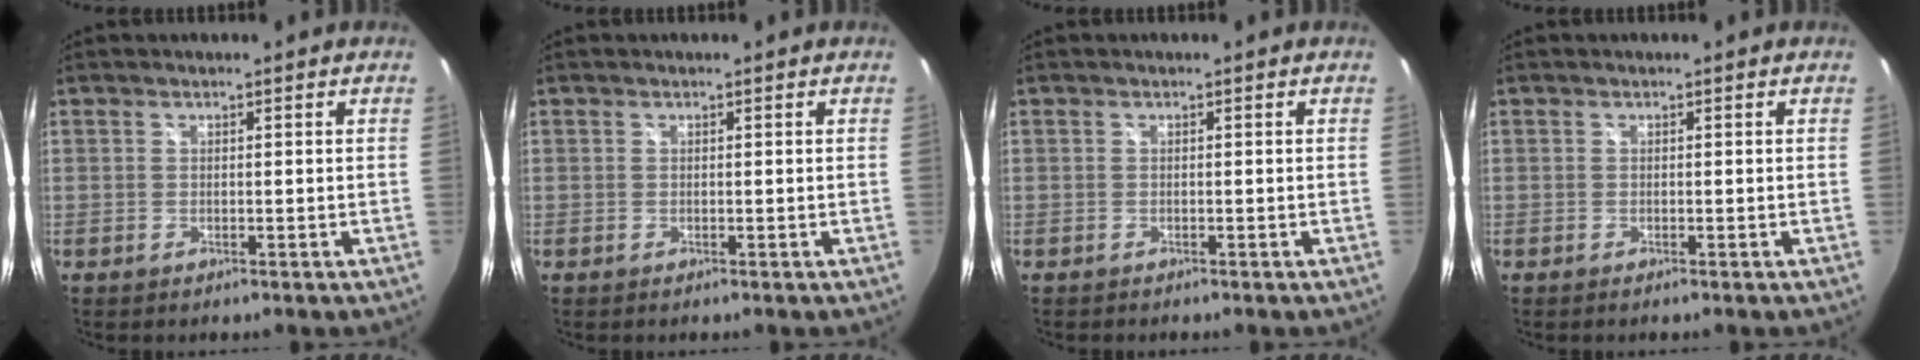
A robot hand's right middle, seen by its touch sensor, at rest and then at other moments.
{"total": 0.0}
{"total": 0.0}
{"total": 0.0}